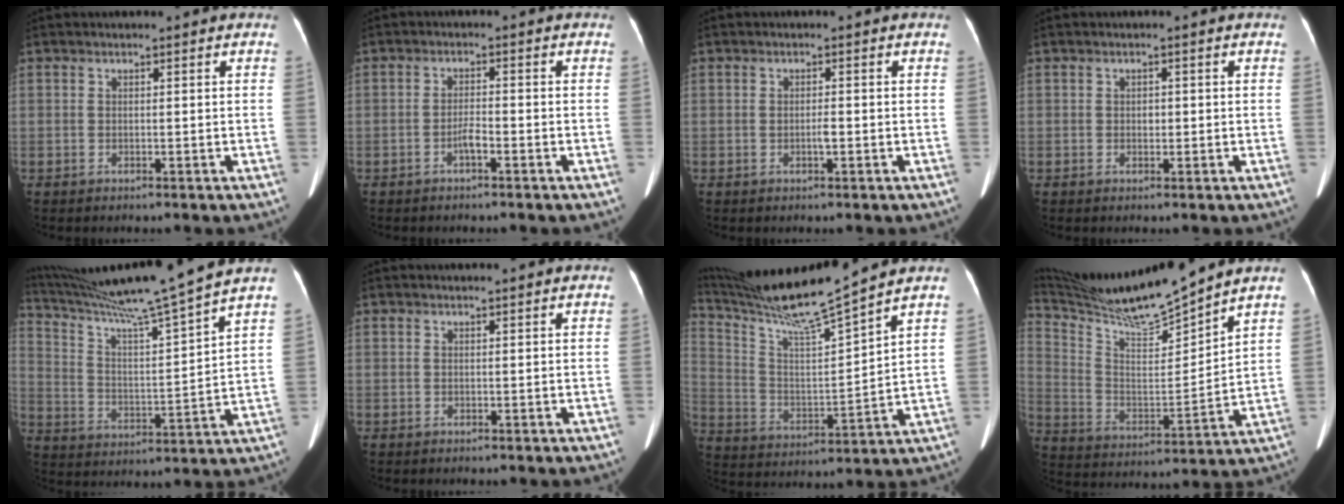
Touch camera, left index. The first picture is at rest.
{"total": 2.1, "force": [-1.3, 0.2, 1.6], "torque": [-0.029, 0.002, -0.024]}
{"total": 1.2, "force": [-0.4, 0.1, 1.1], "torque": [-0.023, -0.001, -0.007]}
{"total": 1.0, "force": [-0.1, 0.7, 0.6], "torque": [-0.011, 0.001, -0.001]}
{"total": 19.3, "force": [16.6, -2.8, 9.4], "torque": [-0.169, -0.027, 0.263]}
{"total": 1.5, "force": [1.4, -0.1, 0.6], "torque": [-0.008, 0.015, 0.022]}
{"total": 15.8, "force": [14.1, -2.7, 6.8], "torque": [-0.140, -0.023, 0.255]}
{"total": 15.6, "force": [14.4, -1.1, 5.9], "torque": [-0.124, -0.012, 0.268]}